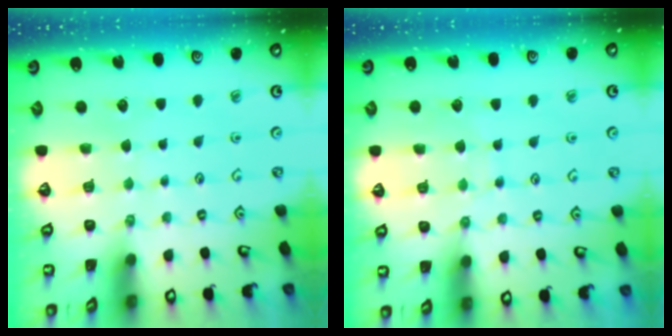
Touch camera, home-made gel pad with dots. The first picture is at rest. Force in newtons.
{"total": 6.2, "press": 6.2, "slide": 0.6}